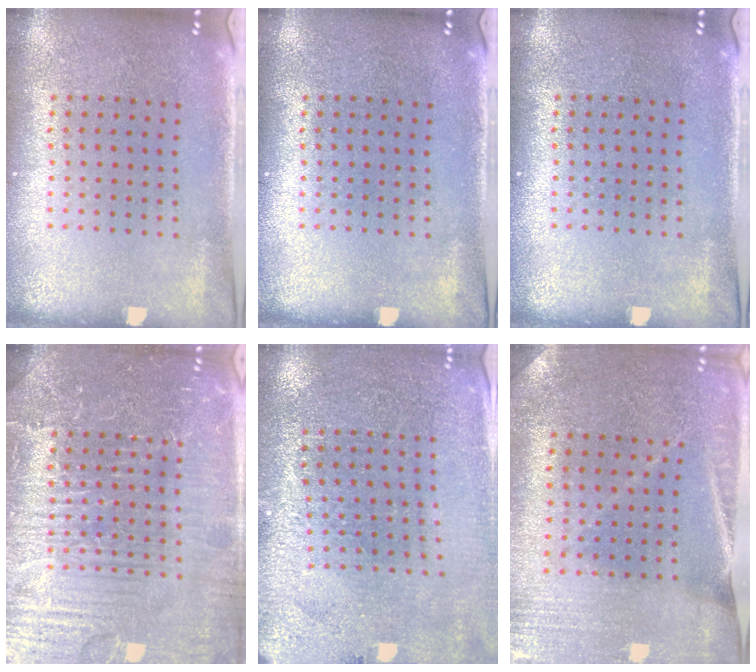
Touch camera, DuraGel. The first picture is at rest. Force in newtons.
{"total": 0.0}
{"total": 0.0}
{"total": 7.7, "press": 7.7, "slide": 1.0}
{"total": 2.8, "press": 2.8, "slide": 0.1}
{"total": 0.8, "press": 0.8, "slide": 0.1}